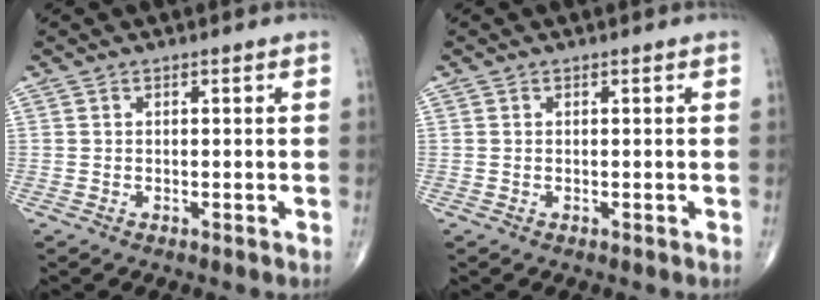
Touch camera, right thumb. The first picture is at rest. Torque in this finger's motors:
{"motor_torque": [1.24, 2.19, 0.04, -0.10, -0.02]}